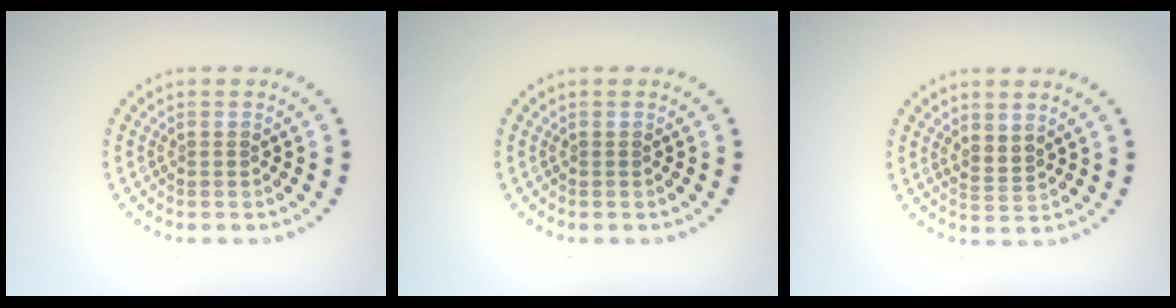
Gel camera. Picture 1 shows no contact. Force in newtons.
{"total": 0.0}
{"total": 1.8, "press": 1.3, "slide": 1.2}